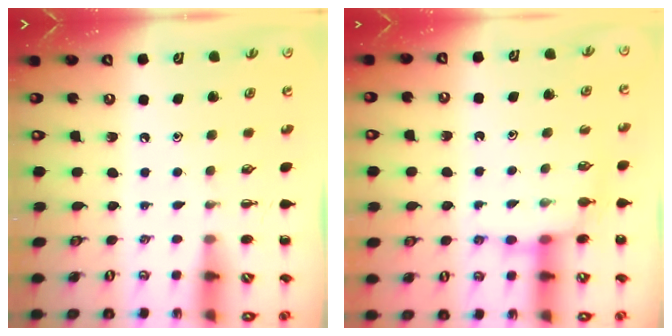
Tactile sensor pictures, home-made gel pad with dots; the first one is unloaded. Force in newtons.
{"total": 8.4, "press": 8.4, "slide": 0.5}